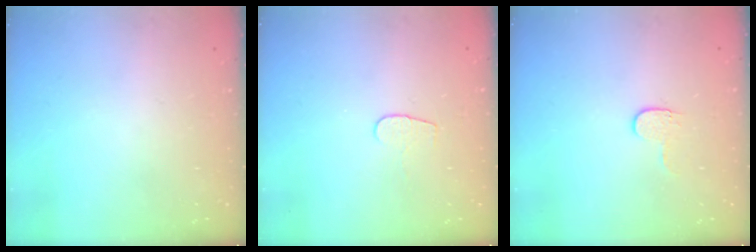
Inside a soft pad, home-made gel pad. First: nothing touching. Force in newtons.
{"total": 4.7, "press": 4.6, "slide": 0.4}
{"total": 3.6, "press": 3.6, "slide": 0.4}